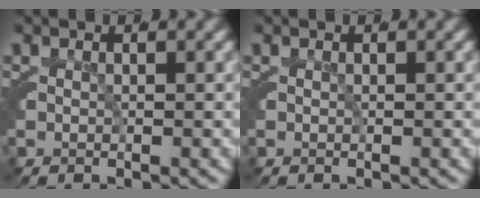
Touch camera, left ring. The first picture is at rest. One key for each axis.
{"total": 0.0}